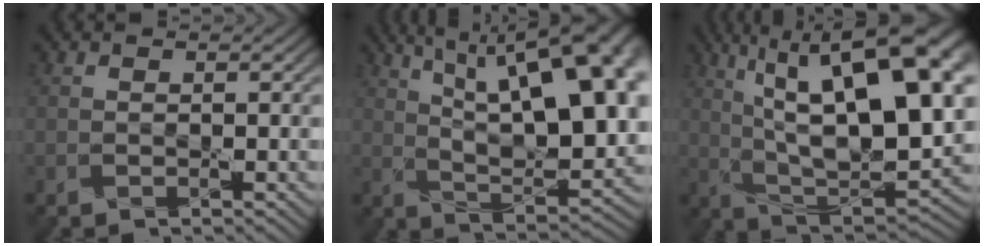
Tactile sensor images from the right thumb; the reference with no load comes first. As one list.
[{"total": 20.7, "force": [7.9, 9.1, 16.8], "torque": [-0.247, 0.059, 0.125]}, {"total": 21.3, "force": [7.8, 8.7, 17.8], "torque": [-0.282, 0.047, 0.119]}]